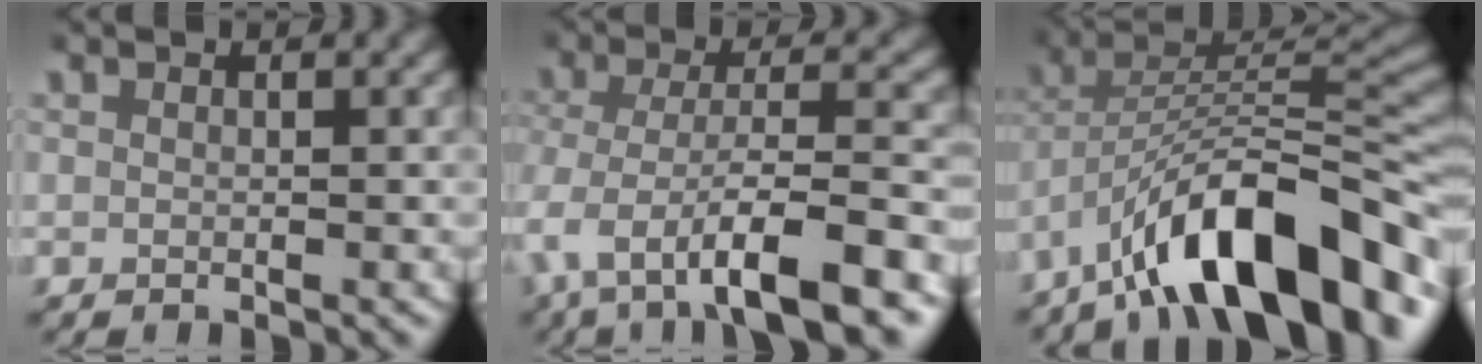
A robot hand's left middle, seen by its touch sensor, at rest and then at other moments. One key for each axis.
{"total": 7.4, "fx": -2.8, "fy": 3.2, "fz": 6.1, "tx": -0.126, "ty": -0.019, "tz": -0.036}
{"total": 11.1, "fx": -4.7, "fy": 4.9, "fz": 8.8, "tx": -0.147, "ty": -0.018, "tz": -0.062}